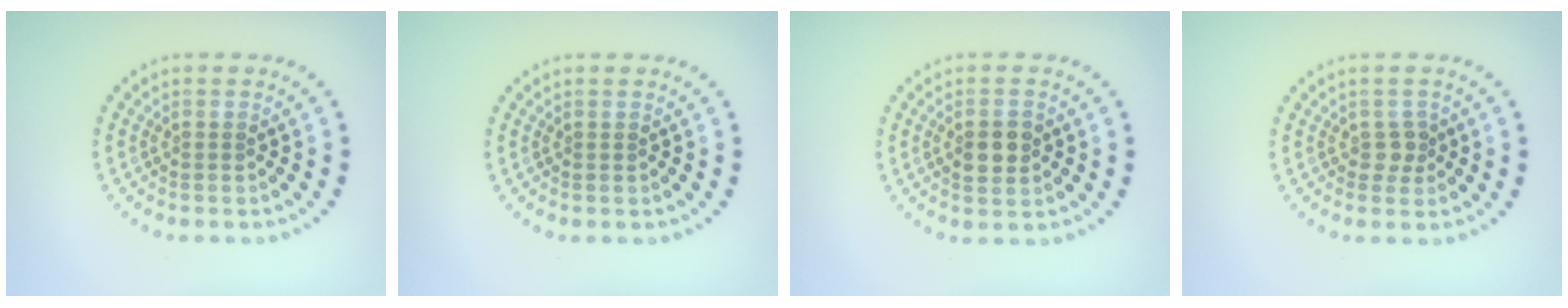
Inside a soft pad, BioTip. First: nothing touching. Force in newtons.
{"total": 0.0}
{"total": 2.8, "press": 2.8, "slide": 0.0}
{"total": 1.5, "press": 1.2, "slide": 0.8}